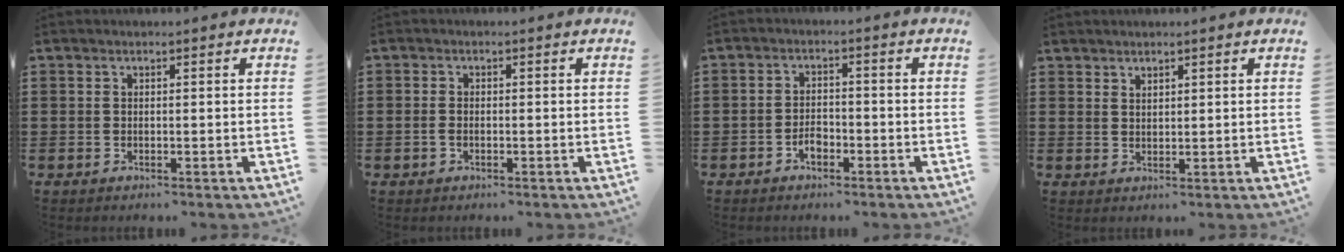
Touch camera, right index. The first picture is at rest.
{"total": 1.2, "force": [-0.3, 0.7, 0.9], "torque": [-0.019, 0.002, -0.007]}
{"total": 2.6, "force": [-1.5, 1.5, 1.5], "torque": [-0.030, 0.004, -0.029]}
{"total": 1.7, "force": [1.6, 0.5, -0.1], "torque": [0.000, 0.002, 0.031]}